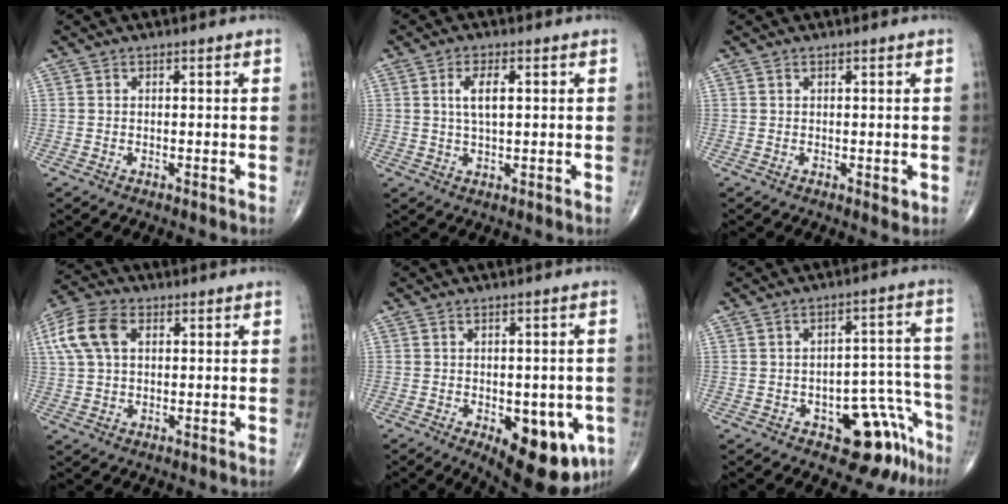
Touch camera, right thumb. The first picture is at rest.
{"total": 4.6, "force": [1.1, 1.8, 4.1], "torque": [-0.075, 0.000, 0.020]}
{"total": 1.5, "force": [0.2, 0.6, 1.4], "torque": [-0.016, -0.005, 0.004]}
{"total": 9.6, "force": [2.7, 6.0, 6.9], "torque": [-0.151, 0.019, 0.048]}
{"total": 15.4, "force": [-5.9, 7.2, 12.2], "torque": [-0.123, 0.000, -0.064]}
{"total": 11.5, "force": [-7.0, 5.8, 7.1], "torque": [-0.032, 0.069, -0.089]}